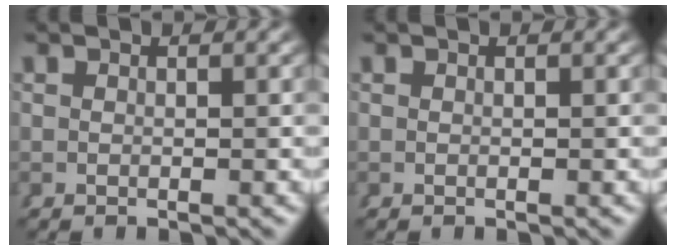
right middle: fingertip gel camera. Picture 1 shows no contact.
{"total": 0.0}